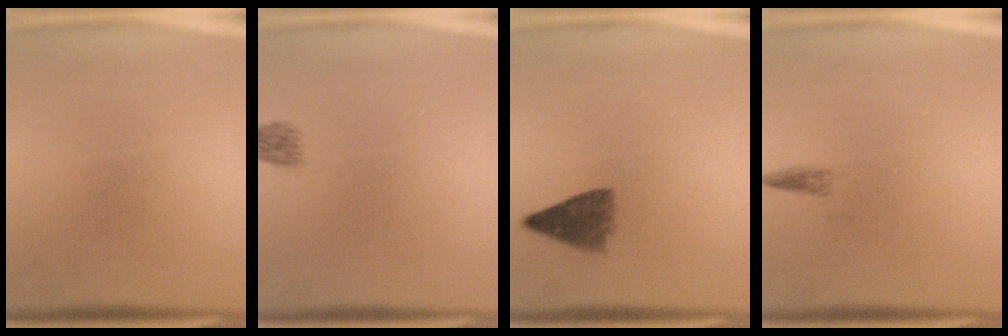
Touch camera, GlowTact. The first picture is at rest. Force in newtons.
{"total": 2.1}
{"total": 4.6}
{"total": 1.2}